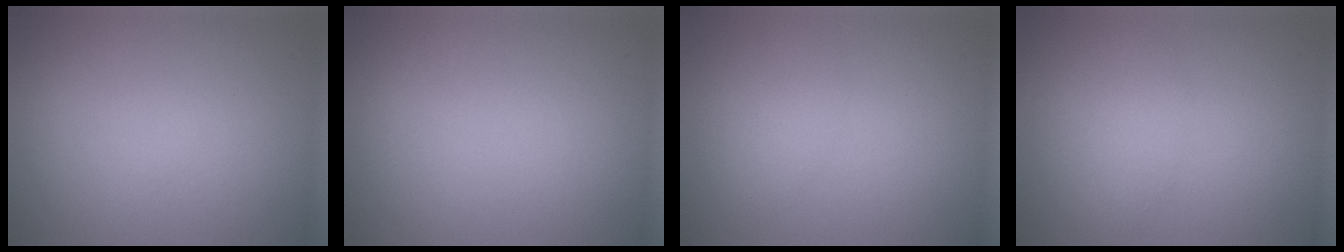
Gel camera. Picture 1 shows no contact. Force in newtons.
{"total": 0.0}
{"total": 1.0, "press": 1.0, "slide": 0.1}
{"total": 1.7, "press": 1.7, "slide": 0.1}